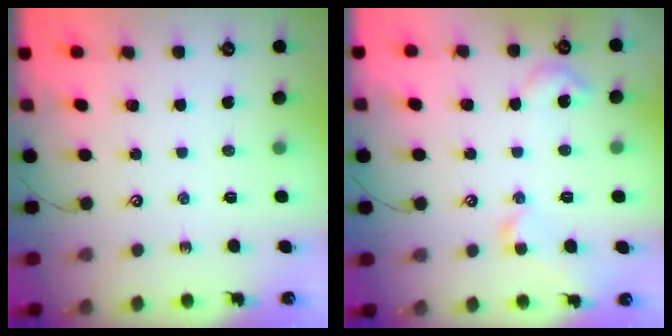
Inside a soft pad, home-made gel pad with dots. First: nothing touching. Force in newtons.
{"total": 4.6, "press": 4.6, "slide": 0.8}